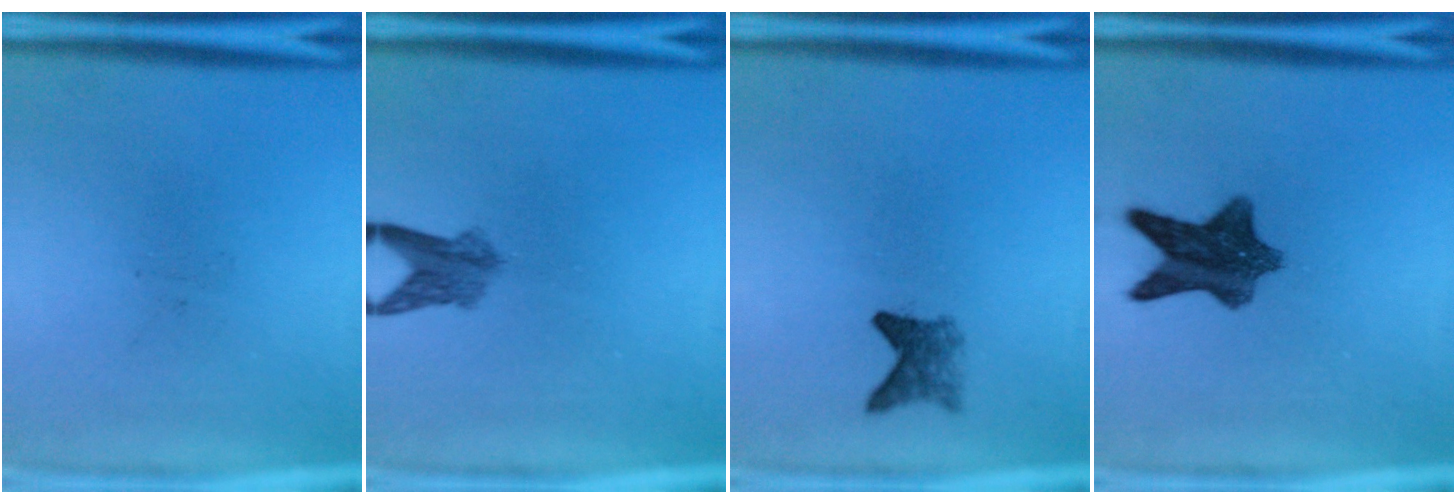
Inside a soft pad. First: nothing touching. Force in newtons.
{"total": 3.5}
{"total": 2.7}
{"total": 9.5}